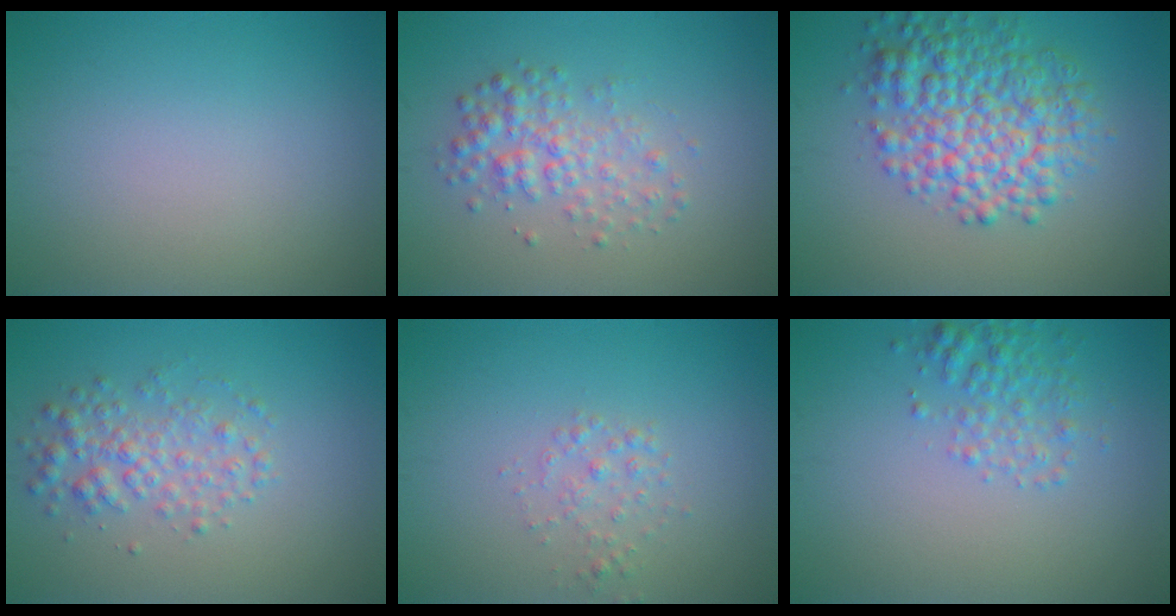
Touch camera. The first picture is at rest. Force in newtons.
{"total": 3.1, "press": 3.1, "slide": 0.0}
{"total": 7.3, "press": 7.3, "slide": 0.1}
{"total": 3.0, "press": 3.0, "slide": 0.0}
{"total": 1.4, "press": 1.4, "slide": 0.0}
{"total": 2.5, "press": 2.5, "slide": 0.1}